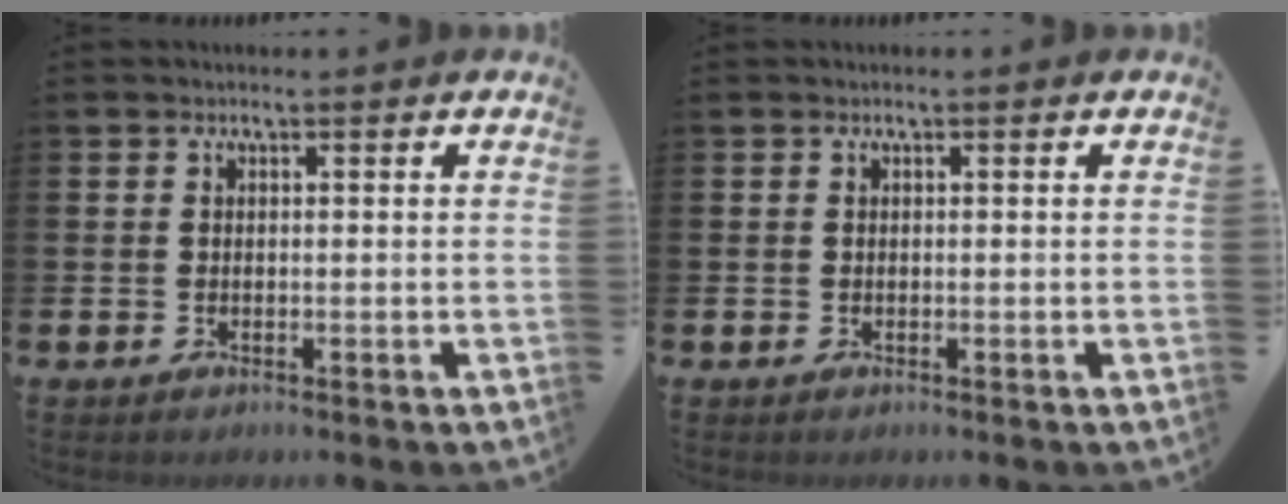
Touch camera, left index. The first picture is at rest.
{"total": 0.0}